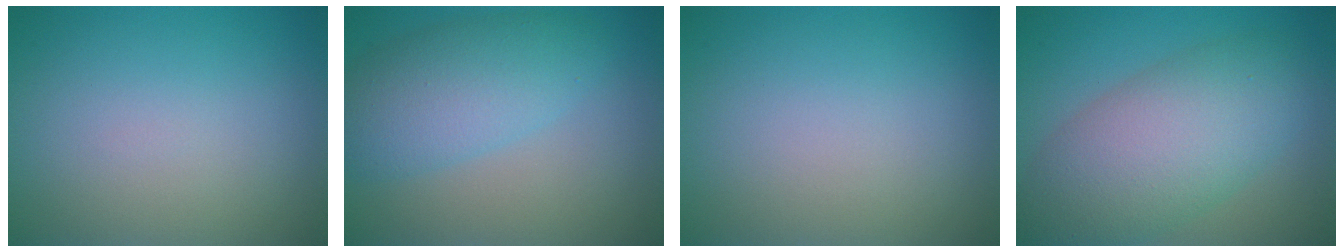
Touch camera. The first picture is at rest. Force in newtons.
{"total": 5.4, "press": 5.4, "slide": 0.2}
{"total": 0.0}
{"total": 8.6, "press": 8.6, "slide": 0.6}